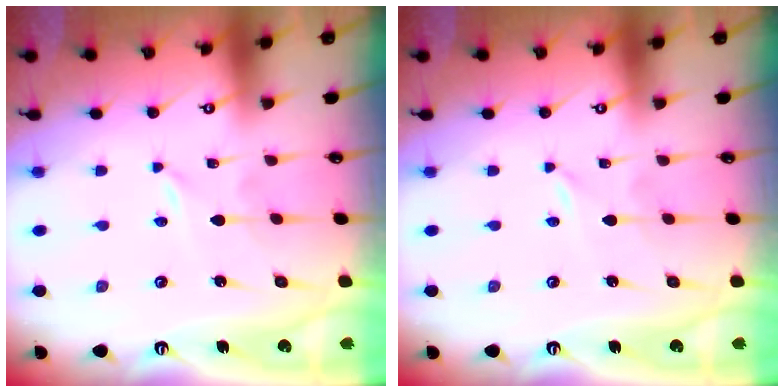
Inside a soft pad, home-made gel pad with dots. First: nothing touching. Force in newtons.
{"total": 0.0}